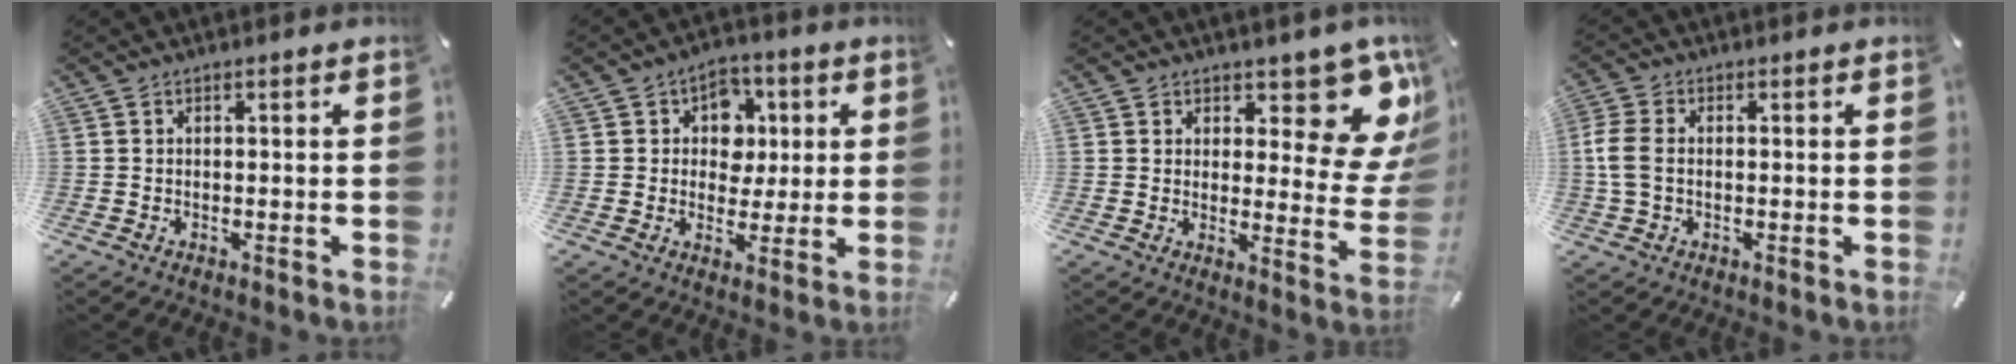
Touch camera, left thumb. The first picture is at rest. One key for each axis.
{"total": 8.8, "fx": 1.6, "fy": 7.8, "fz": 3.8, "tx": -0.049, "ty": -0.001, "tz": 0.027}
{"total": 12.8, "fx": 8.9, "fy": 5.8, "fz": 7.2, "tx": -0.069, "ty": -0.080, "tz": 0.152}
{"total": 5.7, "fx": -0.4, "fy": 3.8, "fz": 4.3, "tx": -0.103, "ty": 0.002, "tz": -0.010}